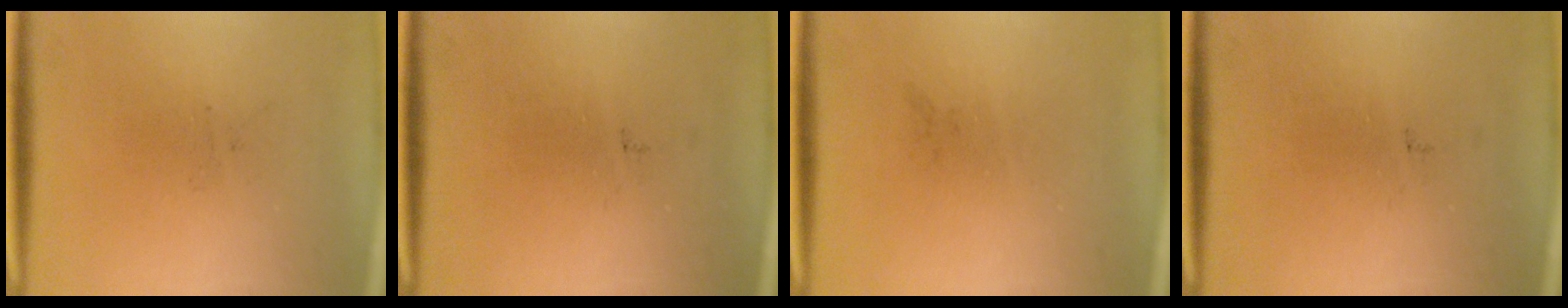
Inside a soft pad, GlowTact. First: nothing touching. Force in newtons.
{"total": 0.0}
{"total": 0.0}
{"total": 0.0}